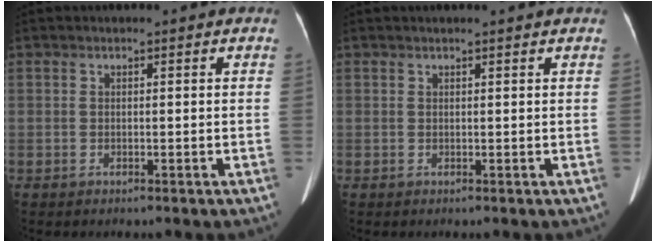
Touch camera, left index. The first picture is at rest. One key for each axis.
{"total": 2.4, "fx": 2.2, "fy": 0.1, "fz": 1.1, "tx": -0.014, "ty": 0.021, "tz": 0.025}